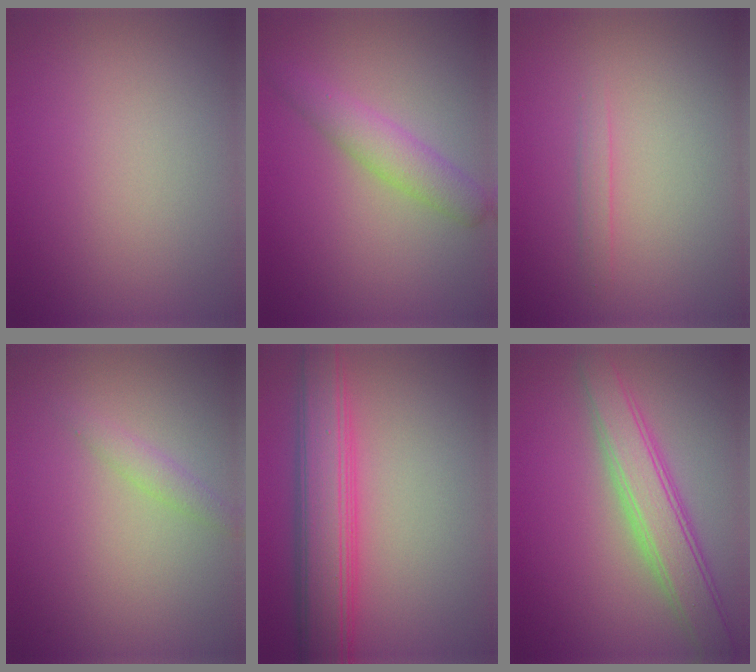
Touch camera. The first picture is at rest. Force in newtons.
{"total": 2.9, "press": 2.9, "slide": 0.1}
{"total": 0.8, "press": 0.8, "slide": 0.0}
{"total": 1.3, "press": 1.3, "slide": 0.0}
{"total": 6.5, "press": 6.5, "slide": 0.1}
{"total": 4.8, "press": 4.8, "slide": 0.1}